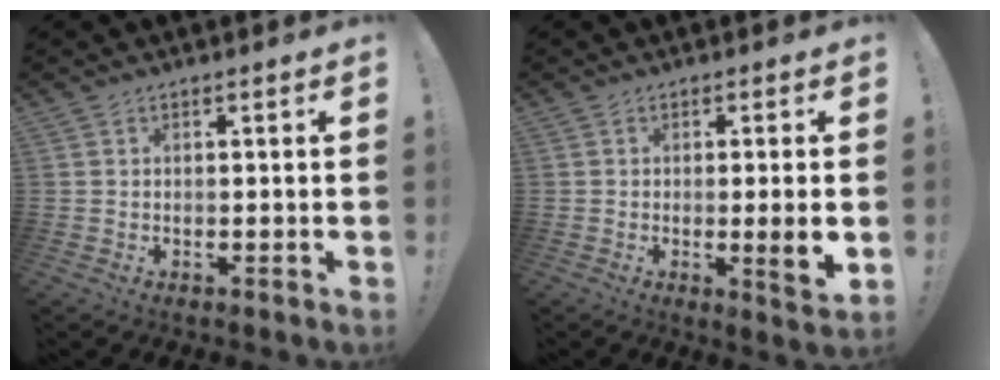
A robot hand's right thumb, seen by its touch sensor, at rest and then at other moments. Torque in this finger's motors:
{"motor_torque": [0.21, 0.57, 0.41, -0.35, 0.03]}